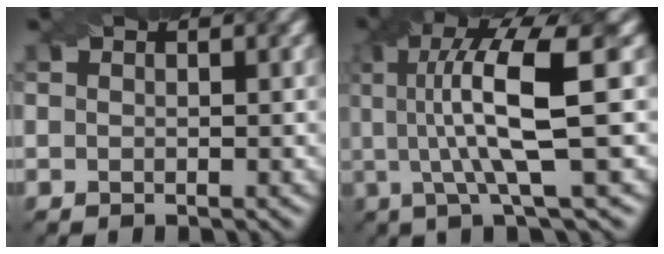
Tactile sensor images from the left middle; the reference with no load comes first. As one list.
[{"total": 9.8, "force": [1.0, 2.2, 9.5], "torque": [-0.149, 0.010, 0.016]}]